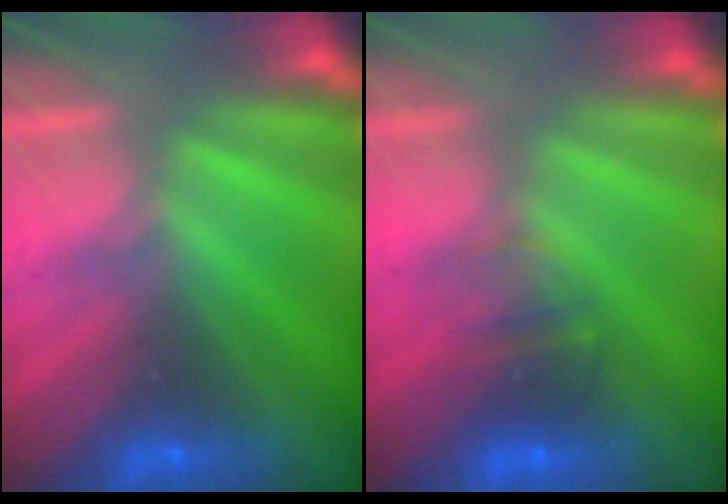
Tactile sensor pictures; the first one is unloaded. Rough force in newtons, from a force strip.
{"total": 2.2}